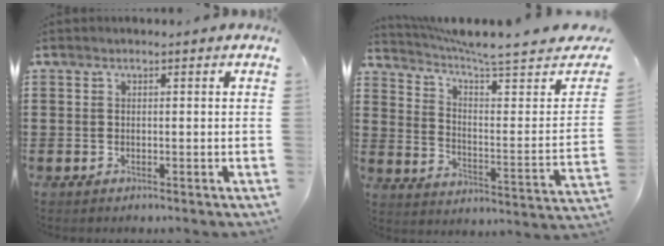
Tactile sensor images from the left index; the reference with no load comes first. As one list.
[{"total": 5.5, "force": [4.7, 0.0, 2.8], "torque": [-0.072, -0.046, 0.073]}]